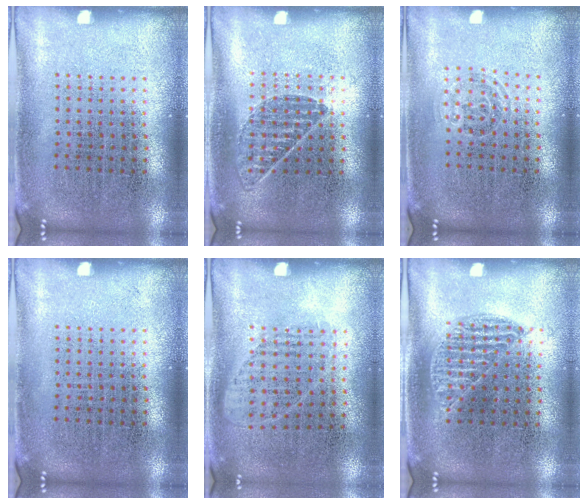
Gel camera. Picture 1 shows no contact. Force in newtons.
{"total": 0.8, "press": 0.8, "slide": 0.2}
{"total": 0.7, "press": 0.5, "slide": 0.5}
{"total": 0.0}
{"total": 0.9, "press": 0.8, "slide": 0.5}
{"total": 1.0, "press": 0.8, "slide": 0.5}